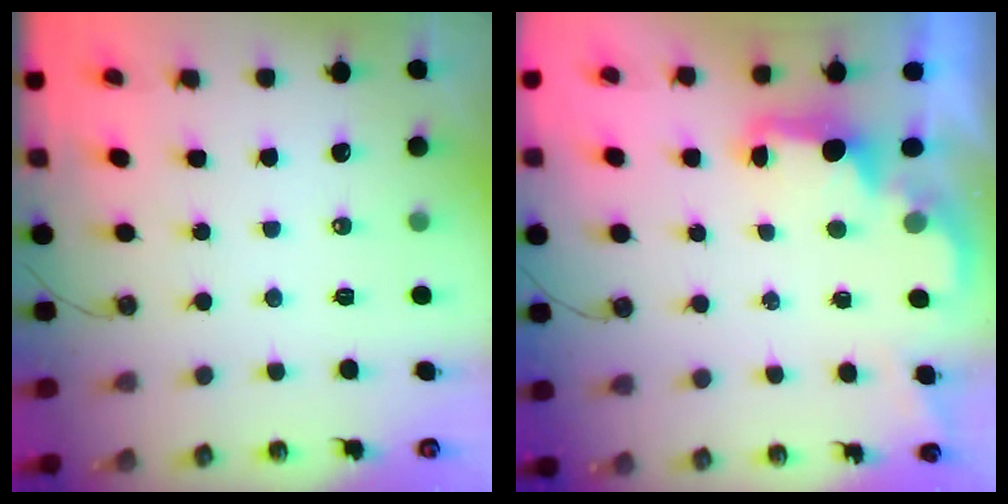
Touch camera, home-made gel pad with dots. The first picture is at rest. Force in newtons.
{"total": 2.4, "press": 2.2, "slide": 0.8}